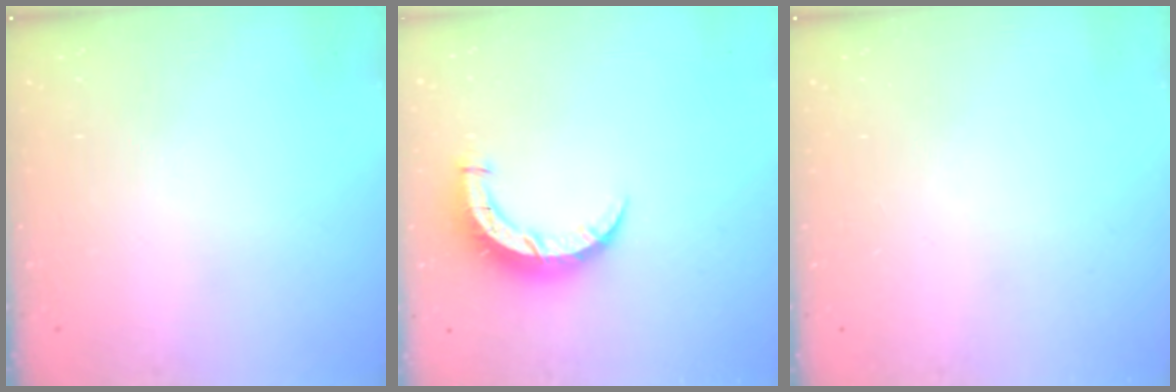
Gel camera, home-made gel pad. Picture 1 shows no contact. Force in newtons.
{"total": 8.2, "press": 8.2, "slide": 0.6}
{"total": 0.0}